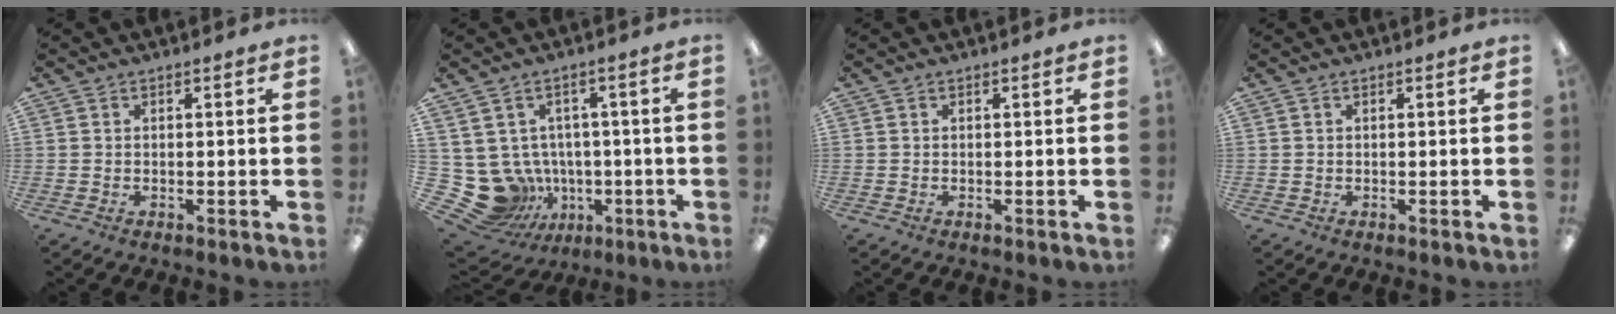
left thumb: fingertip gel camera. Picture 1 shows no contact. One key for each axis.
{"total": 11.5, "fx": -1.9, "fy": 10.7, "fz": 3.7, "tx": -0.118, "ty": -0.010, "tz": -0.017}
{"total": 0.0}
{"total": 0.0}